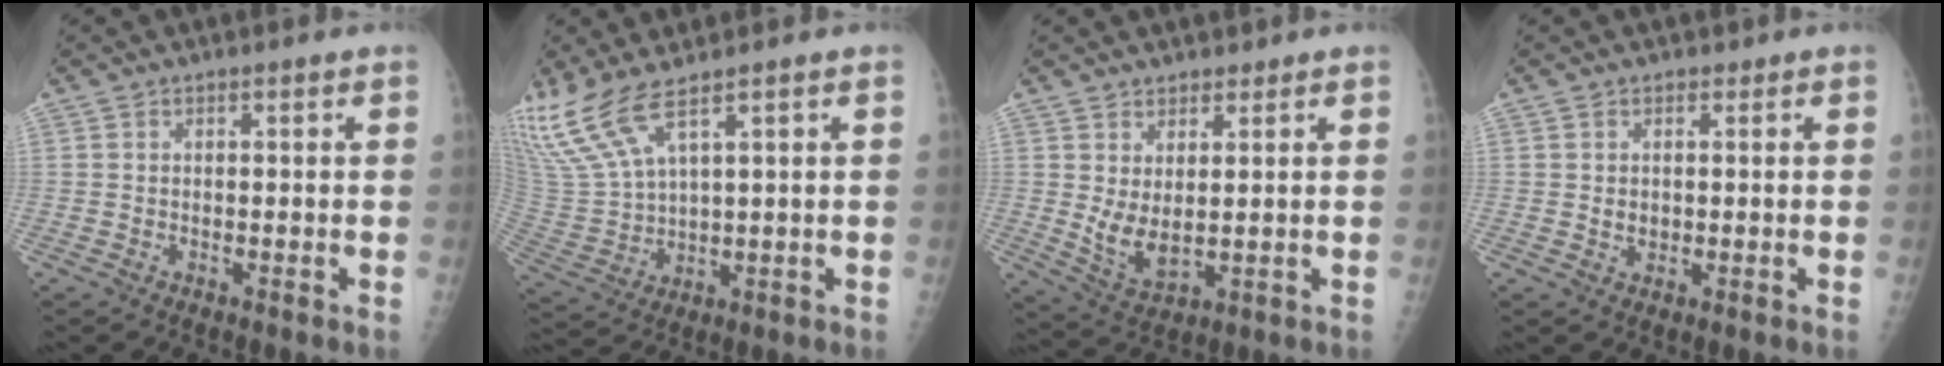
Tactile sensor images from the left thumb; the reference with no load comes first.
{"total": 10.2, "force": [7.6, 2.2, 6.5], "torque": [-0.162, -0.027, 0.178]}
{"total": 6.5, "force": [1.9, 3.9, 4.8], "torque": [-0.075, -0.027, 0.047]}
{"total": 2.0, "force": [0.3, 1.8, 0.9], "torque": [-0.006, -0.002, 0.007]}